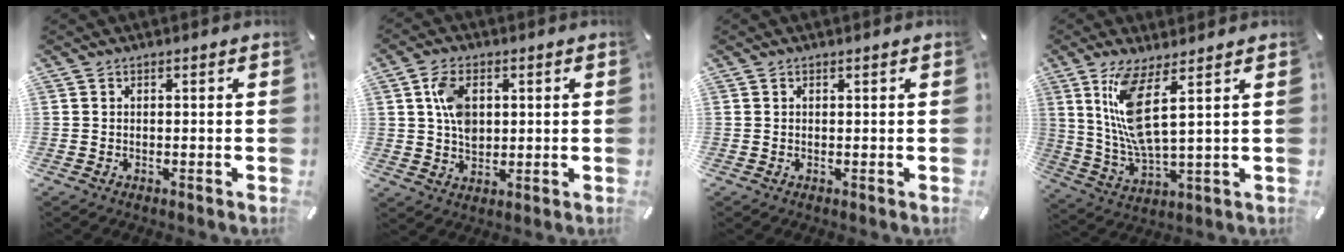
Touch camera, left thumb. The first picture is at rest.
{"total": 7.8, "force": [1.8, 5.5, 5.2], "torque": [-0.107, 0.003, 0.031]}
{"total": 0.0}
{"total": 12.0, "force": [4.9, 2.8, 10.6], "torque": [-0.234, -0.017, 0.087]}